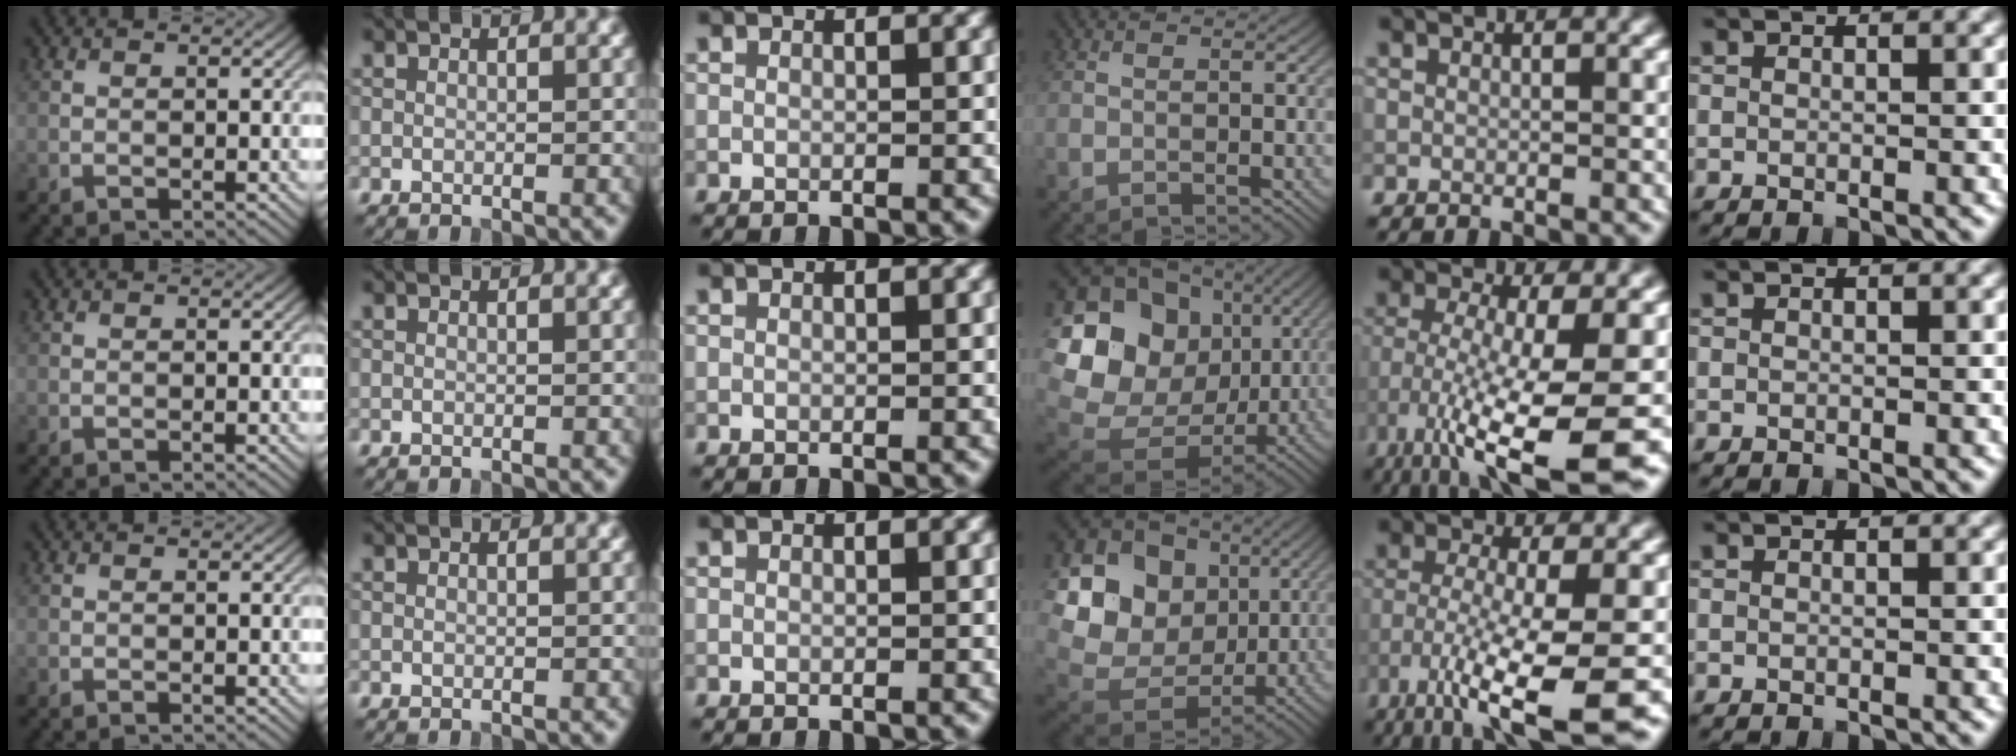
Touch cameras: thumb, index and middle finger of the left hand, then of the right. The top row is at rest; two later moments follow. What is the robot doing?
{"motion": "lift_and_place", "object": "coin"}